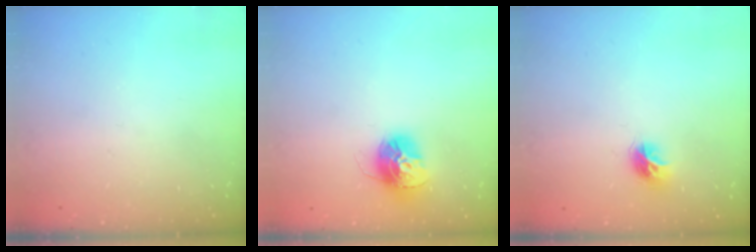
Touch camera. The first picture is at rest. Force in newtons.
{"total": 13.8, "press": 13.7, "slide": 1.3}
{"total": 7.5, "press": 7.5, "slide": 0.4}